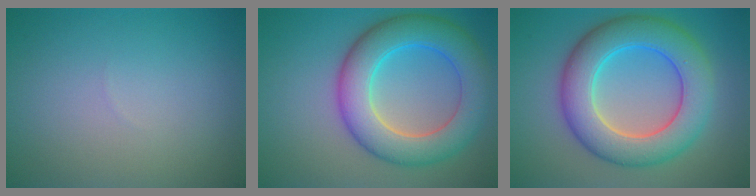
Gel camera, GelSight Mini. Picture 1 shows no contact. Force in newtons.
{"total": 8.4, "press": 8.4, "slide": 0.6}
{"total": 8.9, "press": 8.9, "slide": 0.2}